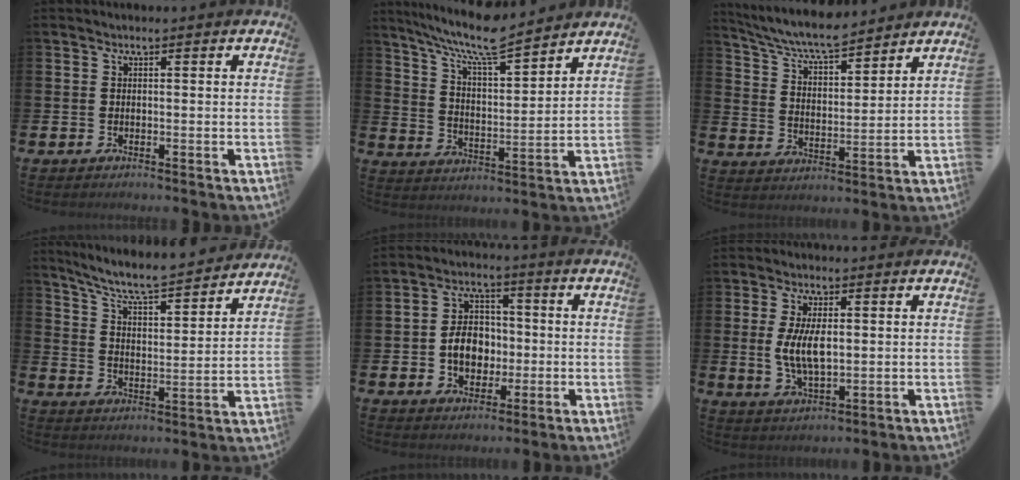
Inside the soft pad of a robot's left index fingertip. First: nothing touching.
{"total": 9.1, "force": [8.2, 1.1, 3.8], "torque": [-0.096, -0.052, 0.144]}
{"total": 7.2, "force": [6.6, 0.9, 2.5], "torque": [-0.076, -0.038, 0.115]}
{"total": 7.5, "force": [7.0, 0.8, 2.6], "torque": [-0.079, -0.056, 0.118]}
{"total": 6.0, "force": [-0.8, 4.7, 3.7], "torque": [-0.058, 0.008, -0.022]}
{"total": 5.9, "force": [0.7, 2.8, 5.2], "torque": [-0.099, -0.001, 0.007]}